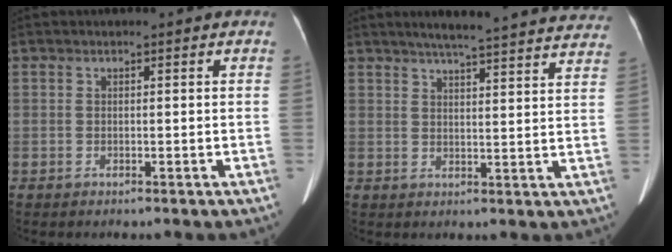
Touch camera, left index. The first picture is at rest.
{"total": 23.6, "force": [21.6, 1.8, 9.5], "torque": [-0.130, -0.025, 0.253]}